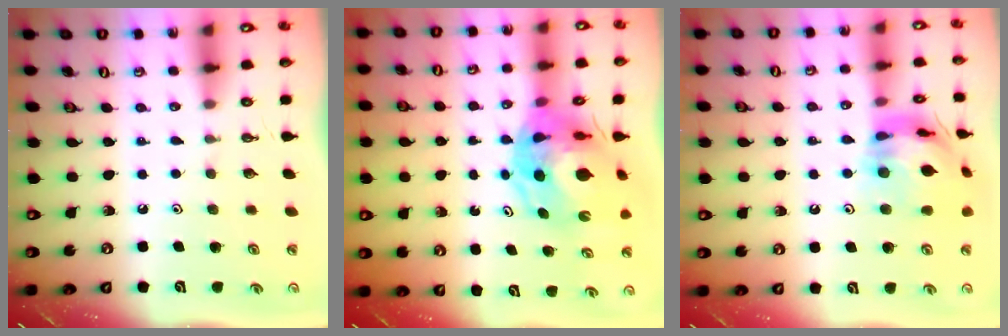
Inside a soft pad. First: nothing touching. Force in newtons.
{"total": 13.7, "press": 13.6, "slide": 1.6}
{"total": 17.0, "press": 16.9, "slide": 2.0}